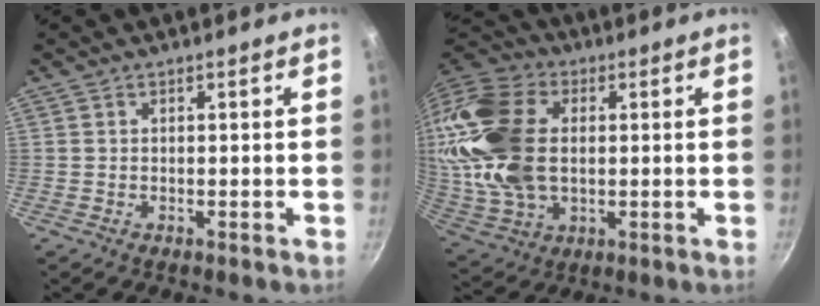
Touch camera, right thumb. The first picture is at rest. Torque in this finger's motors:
{"motor_torque": [2.51, 2.50, 1.65, -0.88, 0.88]}